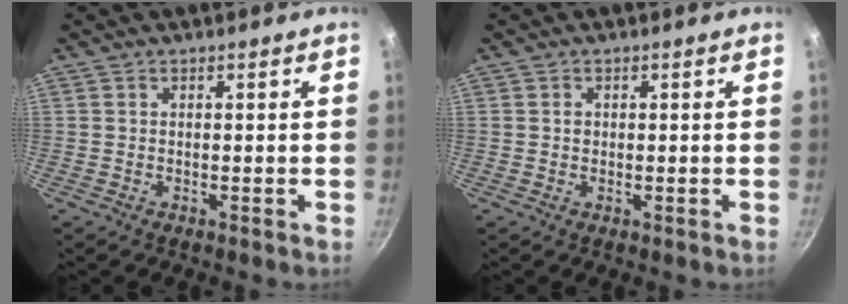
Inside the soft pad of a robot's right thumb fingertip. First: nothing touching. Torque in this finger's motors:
{"motor_torque": [0.21, 0.06, 0.38, -0.15, 0.03]}